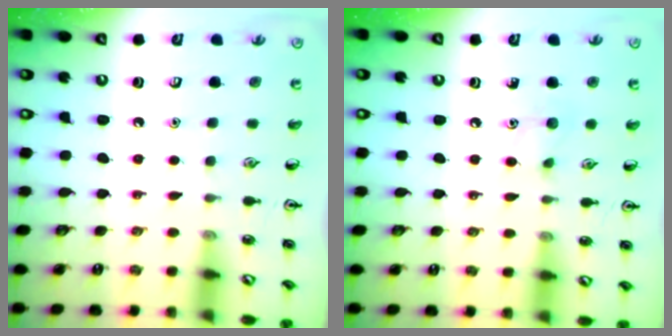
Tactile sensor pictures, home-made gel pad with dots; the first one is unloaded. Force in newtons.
{"total": 5.7, "press": 5.4, "slide": 1.9}